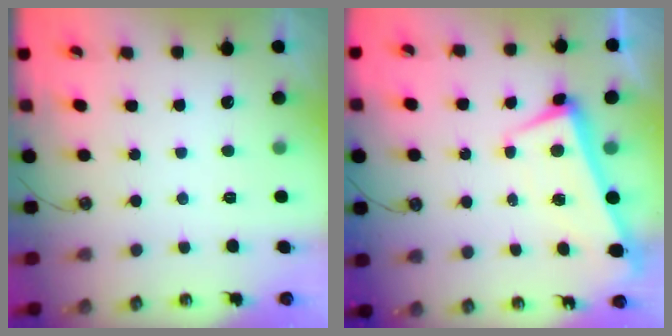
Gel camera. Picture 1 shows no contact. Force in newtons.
{"total": 2.0, "press": 1.8, "slide": 0.9}